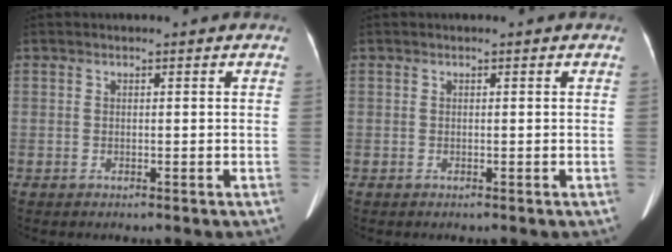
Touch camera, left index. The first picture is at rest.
{"total": 0.0}